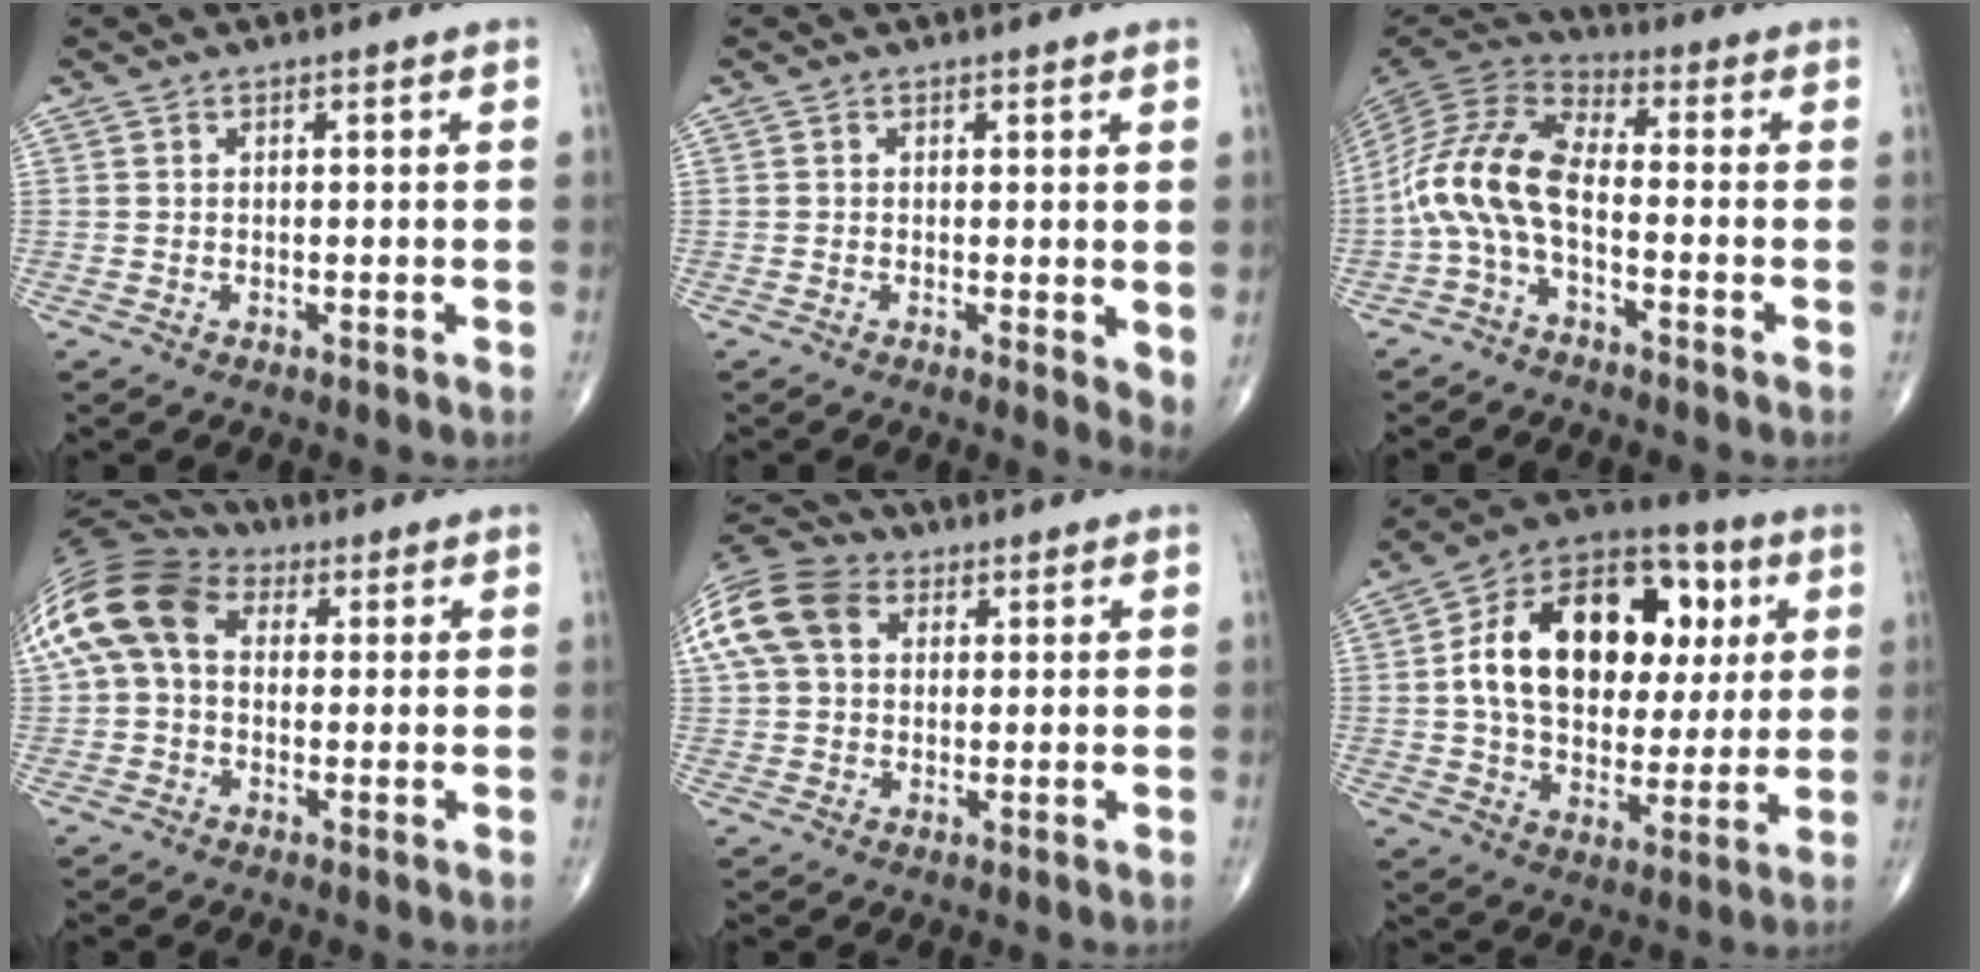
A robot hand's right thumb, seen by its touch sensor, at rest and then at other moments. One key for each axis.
{"total": 3.4, "fx": 0.2, "fy": 1.2, "fz": 3.2, "tx": -0.042, "ty": -0.011, "tz": 0.000}
{"total": 11.4, "fx": -3.2, "fy": 5.2, "fz": 9.7, "tx": -0.202, "ty": 0.051, "tz": -0.075}
{"total": 15.1, "fx": 2.6, "fy": 10.7, "fz": 10.3, "tx": -0.216, "ty": 0.043, "tz": 0.038}
{"total": 16.0, "fx": 5.0, "fy": 11.7, "fz": 9.7, "tx": -0.226, "ty": 0.039, "tz": 0.085}
{"total": 24.3, "fx": 4.8, "fy": 15.9, "fz": 17.7, "tx": -0.259, "ty": 0.012, "tz": 0.074}